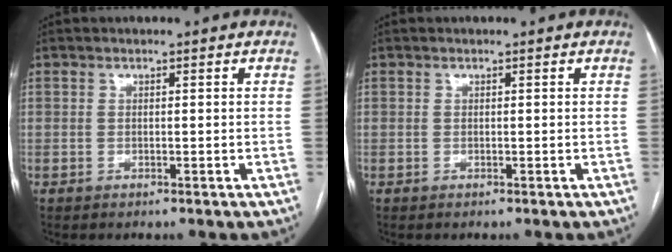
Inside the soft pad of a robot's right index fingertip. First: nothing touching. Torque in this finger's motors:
{"motor_torque": [0.00, 0.00, 0.00, 0.00]}